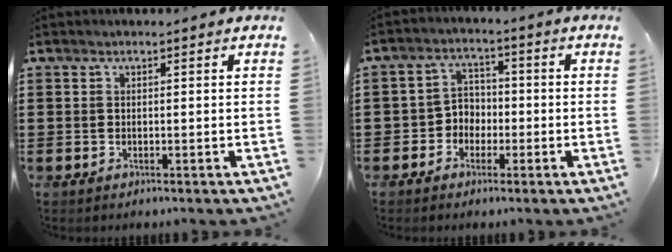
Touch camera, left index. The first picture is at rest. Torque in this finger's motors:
{"motor_torque": [-0.03, 0.43, 0.02, 0.00]}